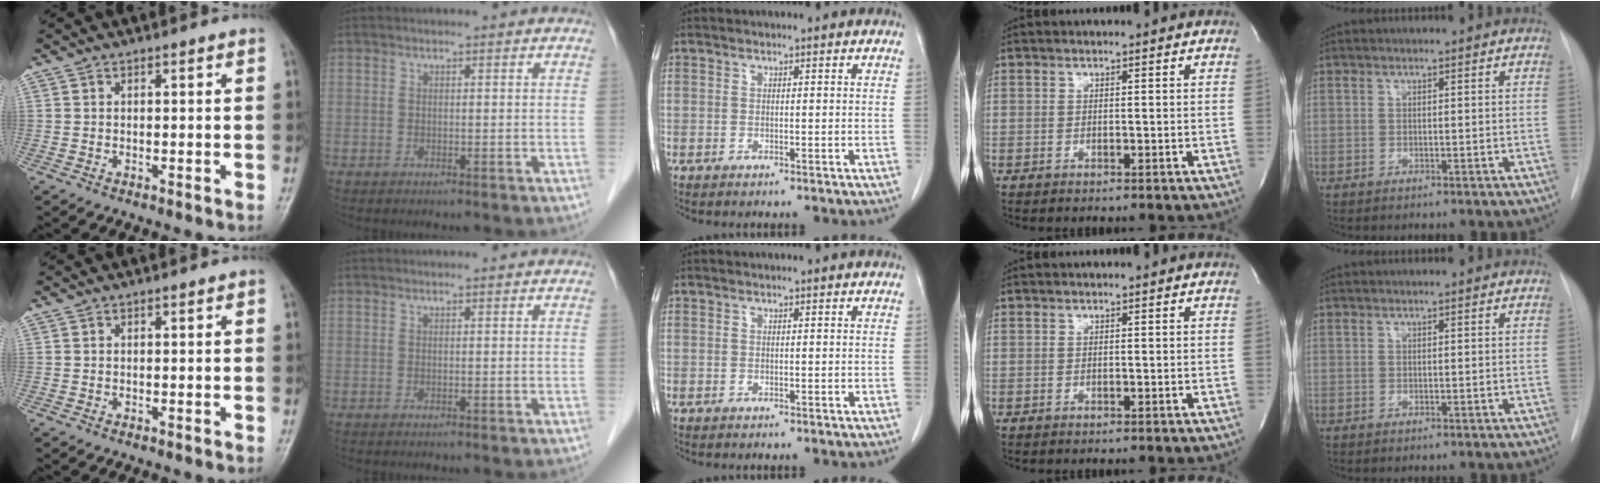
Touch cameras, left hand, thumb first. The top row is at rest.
{}